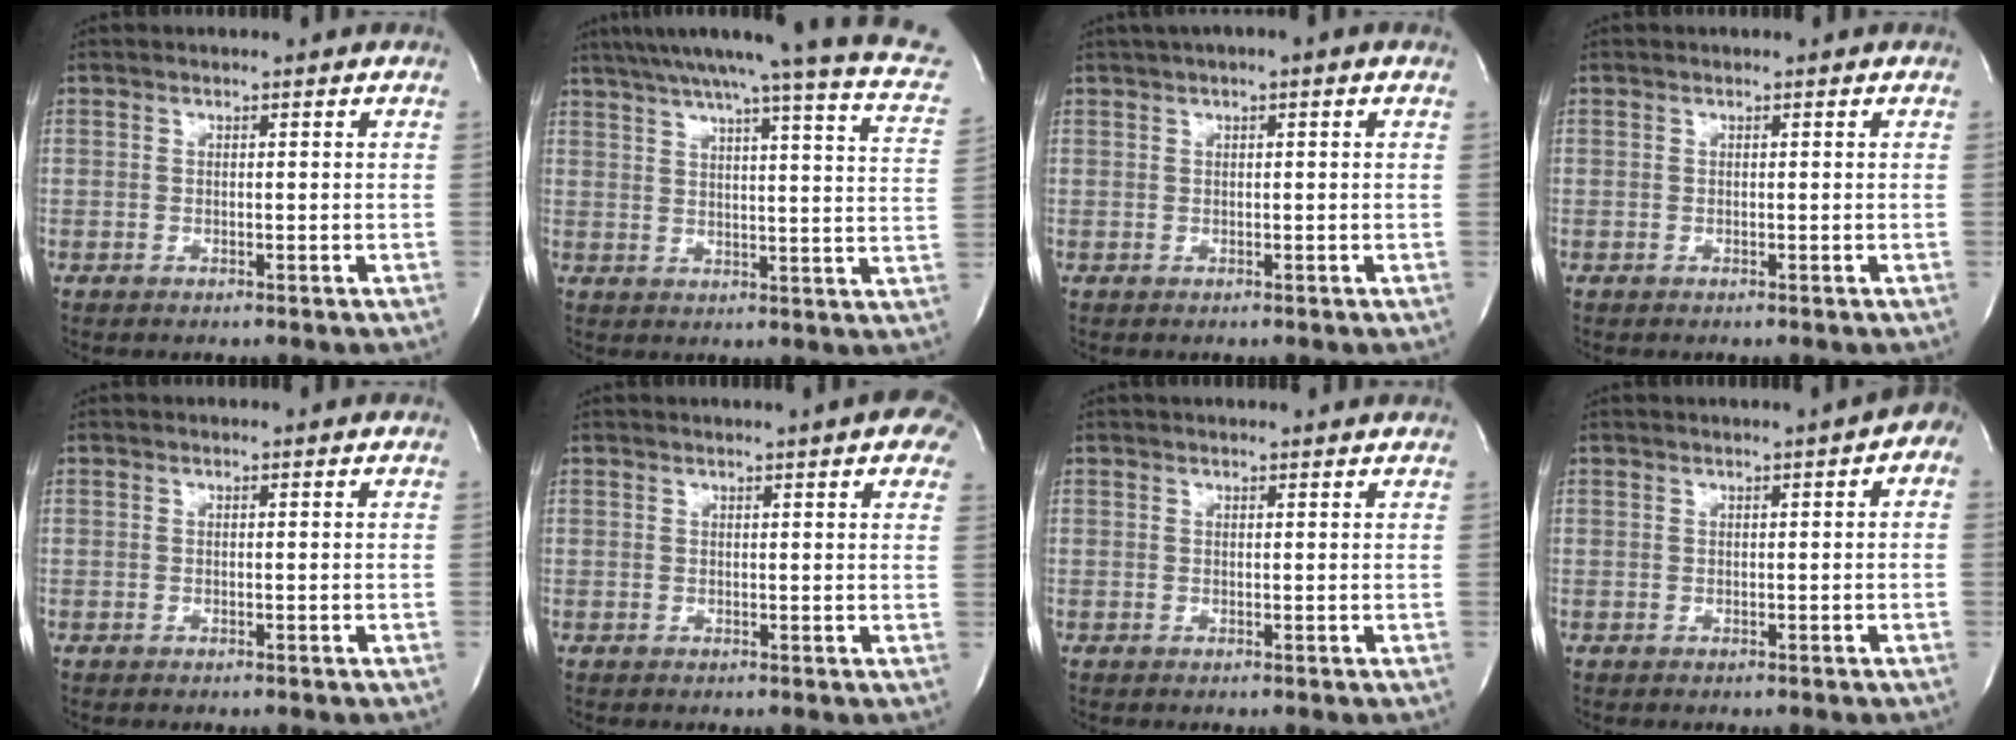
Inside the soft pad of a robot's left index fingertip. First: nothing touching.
{"total": 21.6, "force": [17.2, 0.2, 13.1], "torque": [-0.194, -0.021, 0.206]}
{"total": 2.7, "force": [1.0, 0.3, 2.5], "torque": [-0.044, 0.013, 0.011]}
{"total": 0.0}
{"total": 0.0}
{"total": 6.7, "force": [4.6, 1.4, 4.7], "torque": [-0.053, 0.002, 0.038]}
{"total": 4.2, "force": [4.0, 0.3, 1.3], "torque": [-0.016, 0.020, 0.041]}
{"total": 3.1, "force": [1.1, 0.8, 2.8], "torque": [-0.026, 0.011, 0.006]}